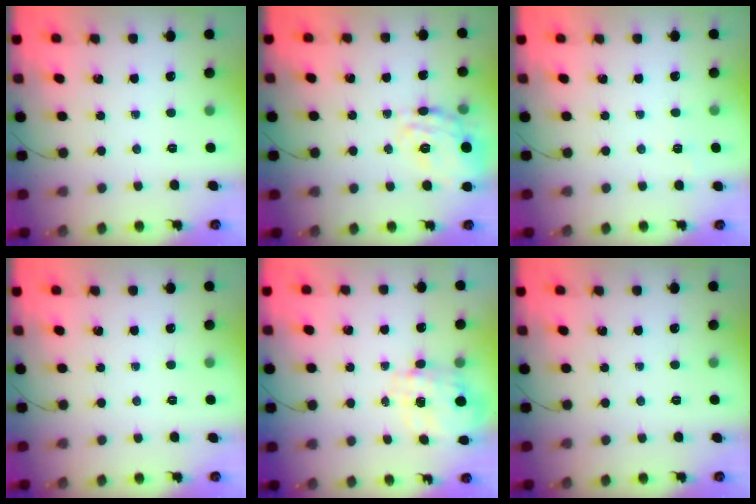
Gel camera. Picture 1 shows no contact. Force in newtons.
{"total": 17.7, "press": 17.7, "slide": 0.5}
{"total": 2.7, "press": 2.2, "slide": 1.5}
{"total": 0.0}
{"total": 3.5, "press": 3.3, "slide": 1.0}
{"total": 0.0}